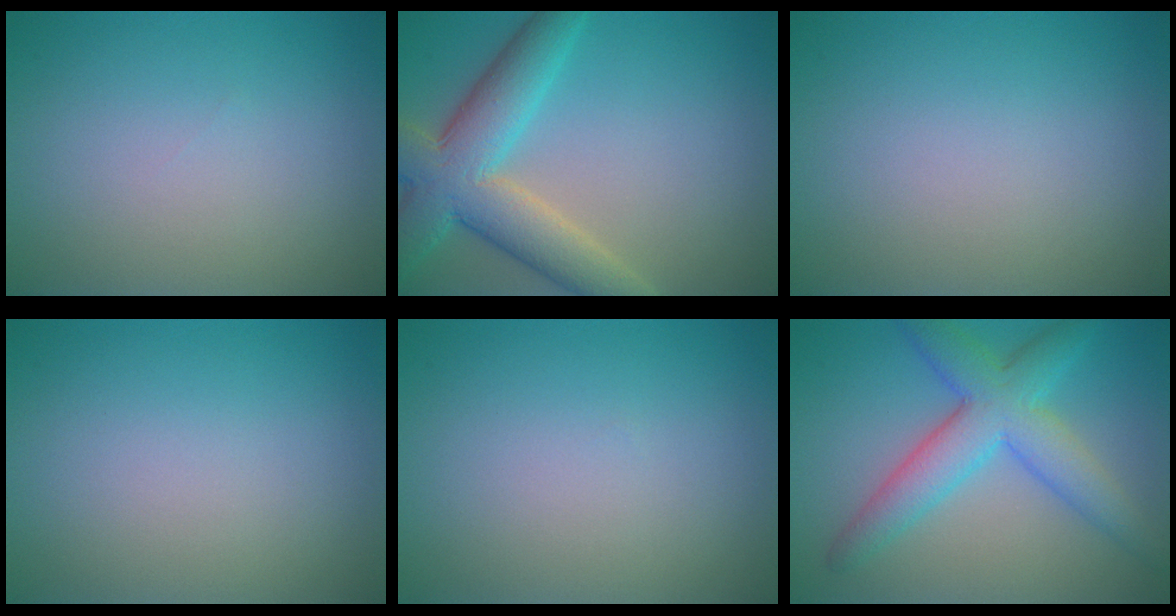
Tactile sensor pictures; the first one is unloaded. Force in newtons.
{"total": 7.9, "press": 7.9, "slide": 0.4}
{"total": 0.0}
{"total": 0.0}
{"total": 0.0}
{"total": 6.3, "press": 6.3, "slide": 0.1}